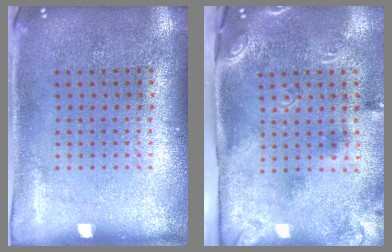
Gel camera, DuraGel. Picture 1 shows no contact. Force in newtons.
{"total": 2.8, "press": 1.7, "slide": 2.2}